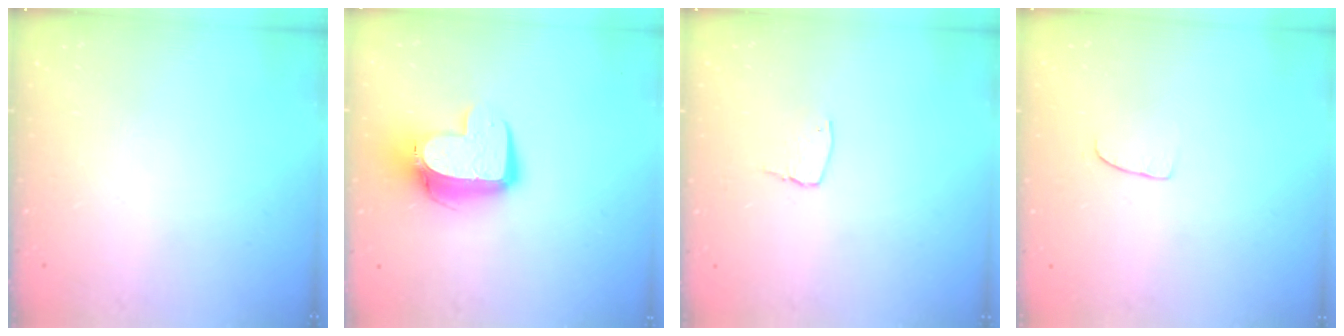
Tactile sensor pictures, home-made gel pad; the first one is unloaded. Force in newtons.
{"total": 13.5, "press": 13.4, "slide": 1.3}
{"total": 5.4, "press": 5.3, "slide": 0.5}
{"total": 5.4, "press": 5.3, "slide": 0.4}